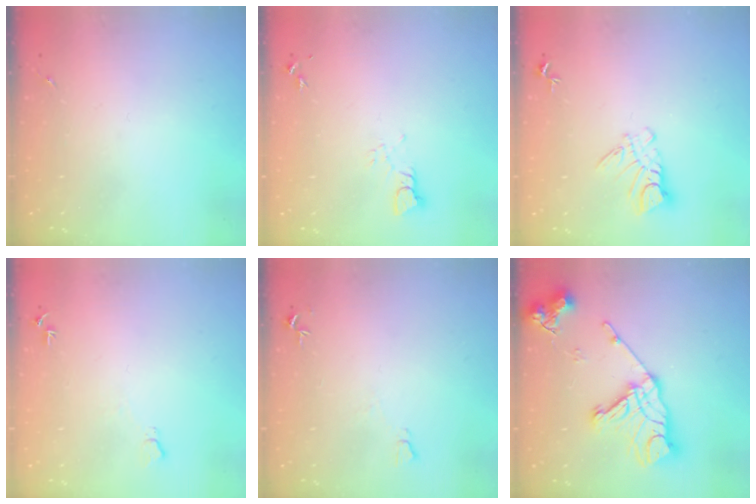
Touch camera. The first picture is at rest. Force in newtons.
{"total": 3.3, "press": 3.3, "slide": 0.0}
{"total": 8.0, "press": 8.0, "slide": 0.7}
{"total": 5.8, "press": 5.8, "slide": 0.7}
{"total": 4.9, "press": 4.9, "slide": 0.6}
{"total": 18.6, "press": 18.5, "slide": 1.4}